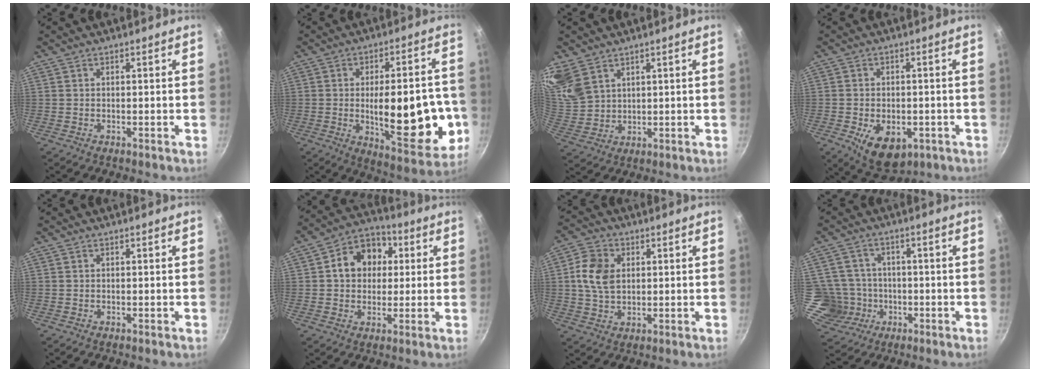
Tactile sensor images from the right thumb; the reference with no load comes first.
{"total": 22.3, "force": [-3.6, 9.0, 20.1], "torque": [-0.241, 0.001, -0.040]}
{"total": 9.9, "force": [6.6, 6.1, 4.2], "torque": [-0.075, -0.016, 0.147]}
{"total": 10.0, "force": [-3.3, 6.3, 7.0], "torque": [-0.085, 0.001, -0.033]}
{"total": 0.0}
{"total": 11.6, "force": [2.2, 9.4, 6.4], "torque": [-0.062, 0.018, 0.019]}
{"total": 8.3, "force": [1.5, 6.0, 5.5], "torque": [-0.091, 0.006, 0.024]}
{"total": 8.3, "force": [-1.9, 7.8, 1.7], "torque": [-0.003, 0.024, -0.032]}